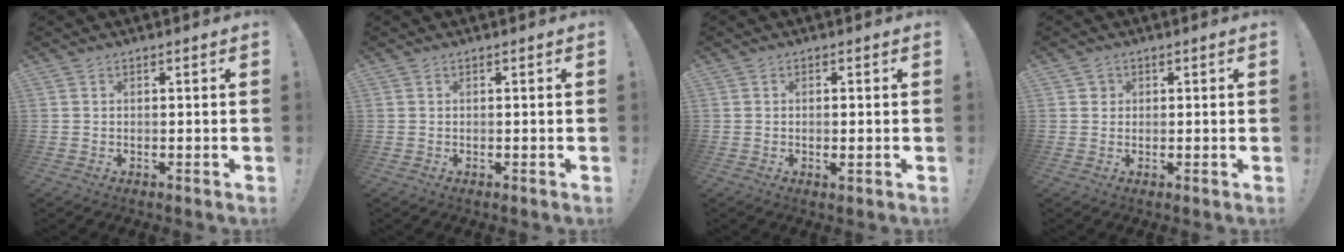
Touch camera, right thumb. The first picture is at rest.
{"total": 0.0}
{"total": 1.5, "force": [-0.1, 0.1, 1.5], "torque": [-0.017, -0.005, -0.004]}
{"total": 1.8, "force": [0.5, 1.7, 0.4], "torque": [-0.005, 0.003, 0.010]}